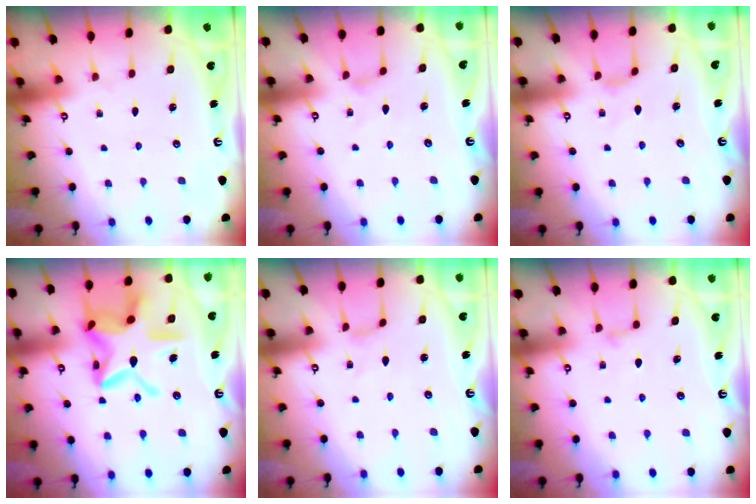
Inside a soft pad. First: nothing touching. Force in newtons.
{"total": 0.0}
{"total": 1.1, "press": 1.1, "slide": 0.4}
{"total": 21.1, "press": 21.0, "slide": 1.9}
{"total": 1.1, "press": 1.0, "slide": 0.2}
{"total": 2.6, "press": 2.6, "slide": 0.4}